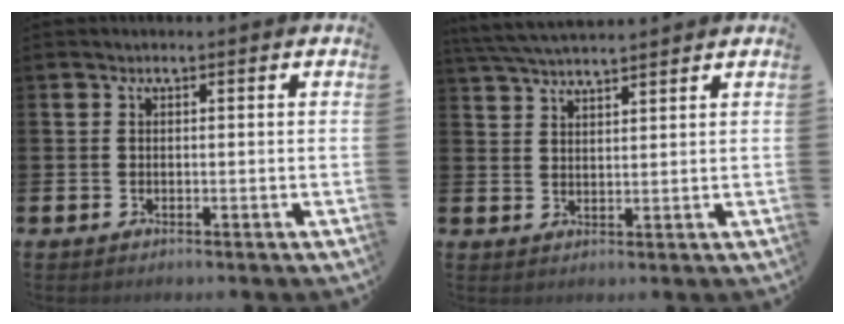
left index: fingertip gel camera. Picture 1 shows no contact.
{"total": 4.7, "force": [4.5, 0.3, 1.3], "torque": [-0.039, -0.016, 0.082]}